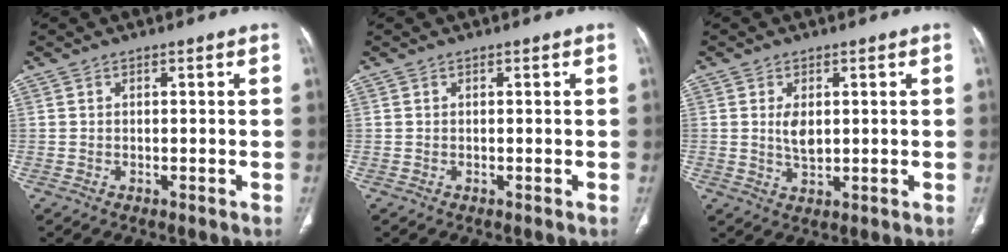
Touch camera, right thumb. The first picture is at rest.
{"total": 0.0}
{"total": 3.9, "force": [0.7, 2.2, 3.2], "torque": [-0.055, -0.010, 0.019]}